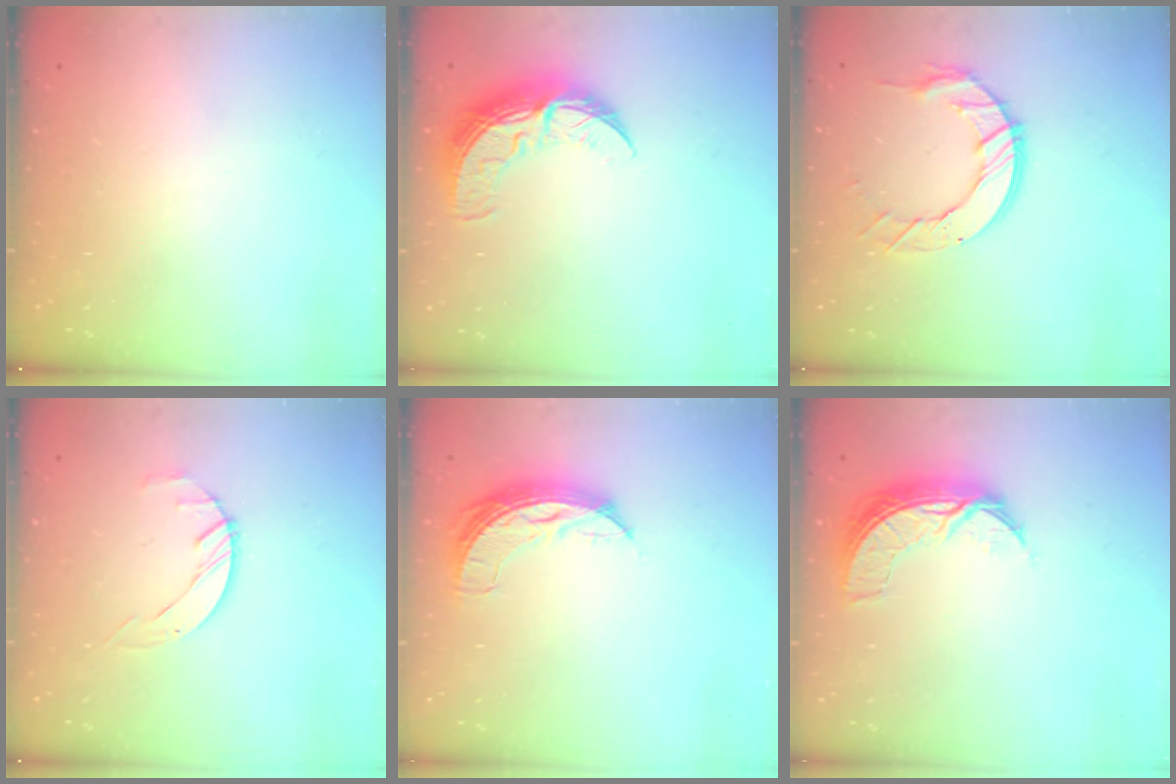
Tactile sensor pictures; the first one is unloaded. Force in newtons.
{"total": 11.0, "press": 11.0, "slide": 0.4}
{"total": 10.7, "press": 10.6, "slide": 1.1}
{"total": 2.0, "press": 2.0, "slide": 0.3}
{"total": 7.0, "press": 7.0, "slide": 0.7}
{"total": 8.2, "press": 8.1, "slide": 0.6}